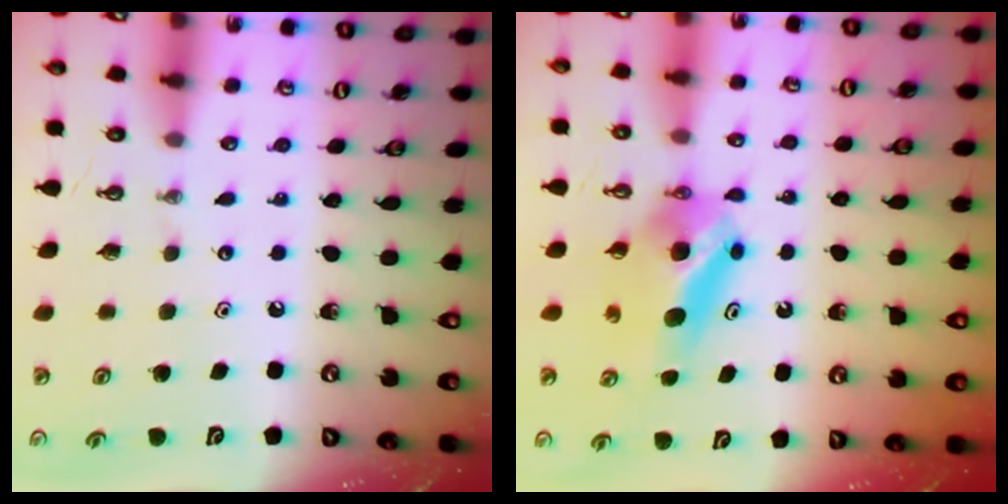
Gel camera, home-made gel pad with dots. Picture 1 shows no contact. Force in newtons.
{"total": 8.3, "press": 5.9, "slide": 5.9}